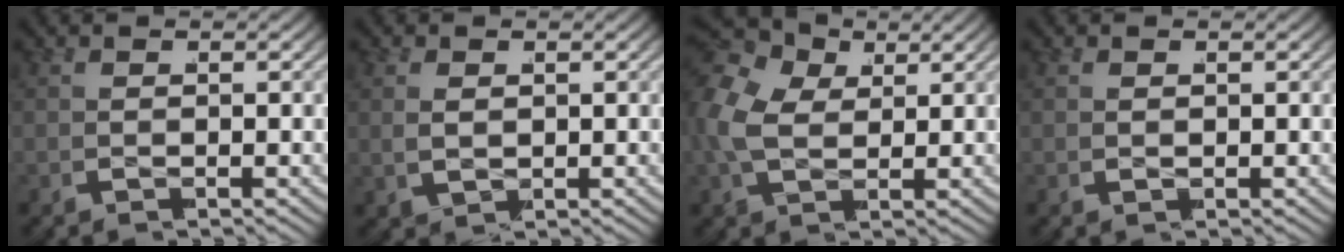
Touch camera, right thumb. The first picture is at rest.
{"total": 1.4, "force": [0.3, 1.1, 0.8], "torque": [-0.017, 0.000, 0.010]}
{"total": 7.9, "force": [2.5, 5.9, 4.7], "torque": [-0.112, 0.002, 0.034]}
{"total": 0.0}